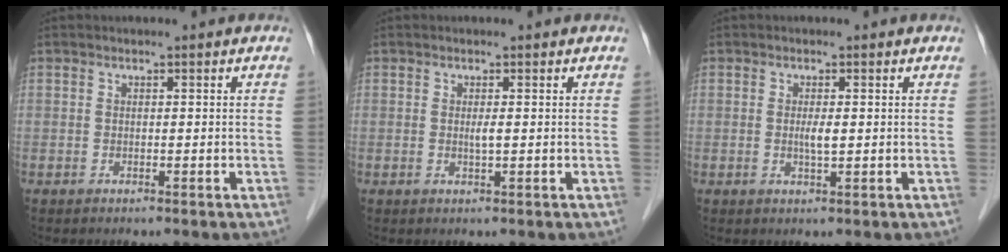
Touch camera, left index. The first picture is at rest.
{"total": 1.0, "force": [0.1, 0.0, 1.0], "torque": [-0.024, -0.002, 0.001]}
{"total": 1.7, "force": [0.1, 0.2, 1.7], "torque": [-0.036, -0.001, 0.002]}